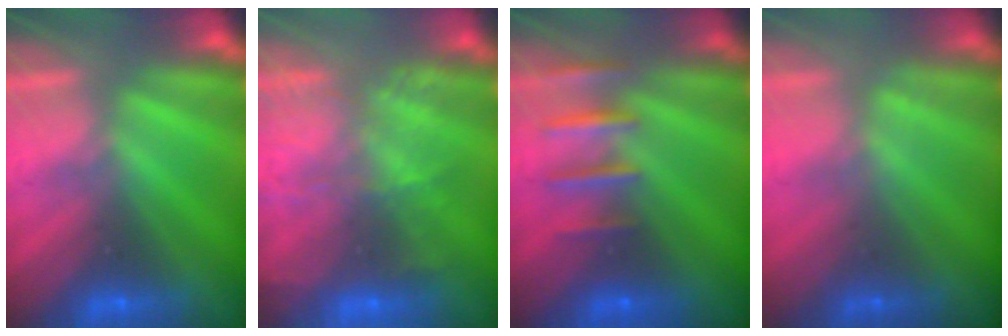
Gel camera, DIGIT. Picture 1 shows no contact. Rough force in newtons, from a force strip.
{"total": 5.9}
{"total": 2.5}
{"total": 1.3}